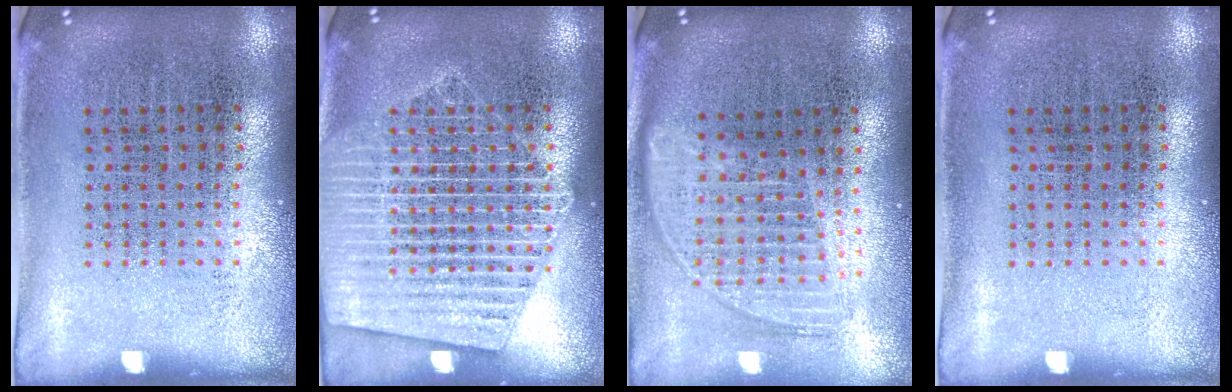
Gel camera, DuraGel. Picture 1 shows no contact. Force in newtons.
{"total": 3.9, "press": 3.8, "slide": 0.5}
{"total": 1.8, "press": 1.5, "slide": 0.9}
{"total": 0.0}